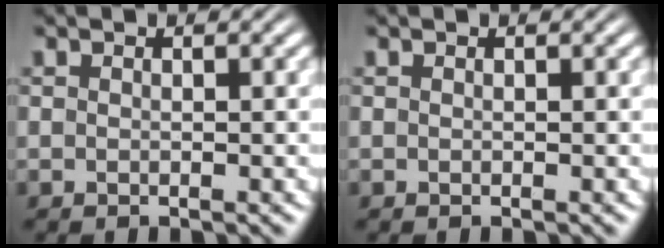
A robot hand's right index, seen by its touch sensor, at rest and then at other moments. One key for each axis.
{"total": 0.0}